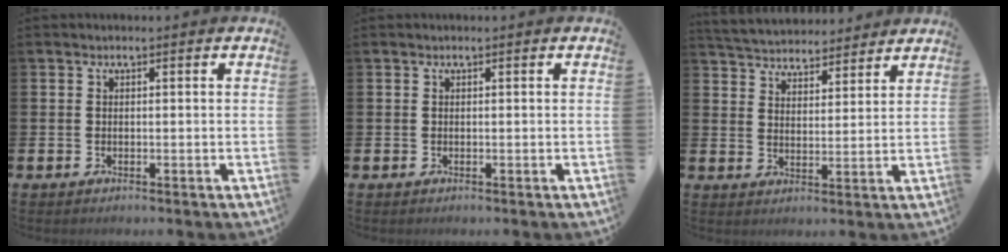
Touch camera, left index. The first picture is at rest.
{"total": 0.0}
{"total": 4.9, "force": [4.8, 1.0, -0.1], "torque": [-0.024, -0.030, 0.086]}